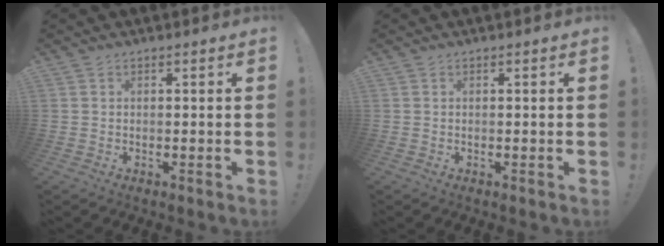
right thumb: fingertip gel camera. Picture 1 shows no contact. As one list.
[{"total": 0.0}]